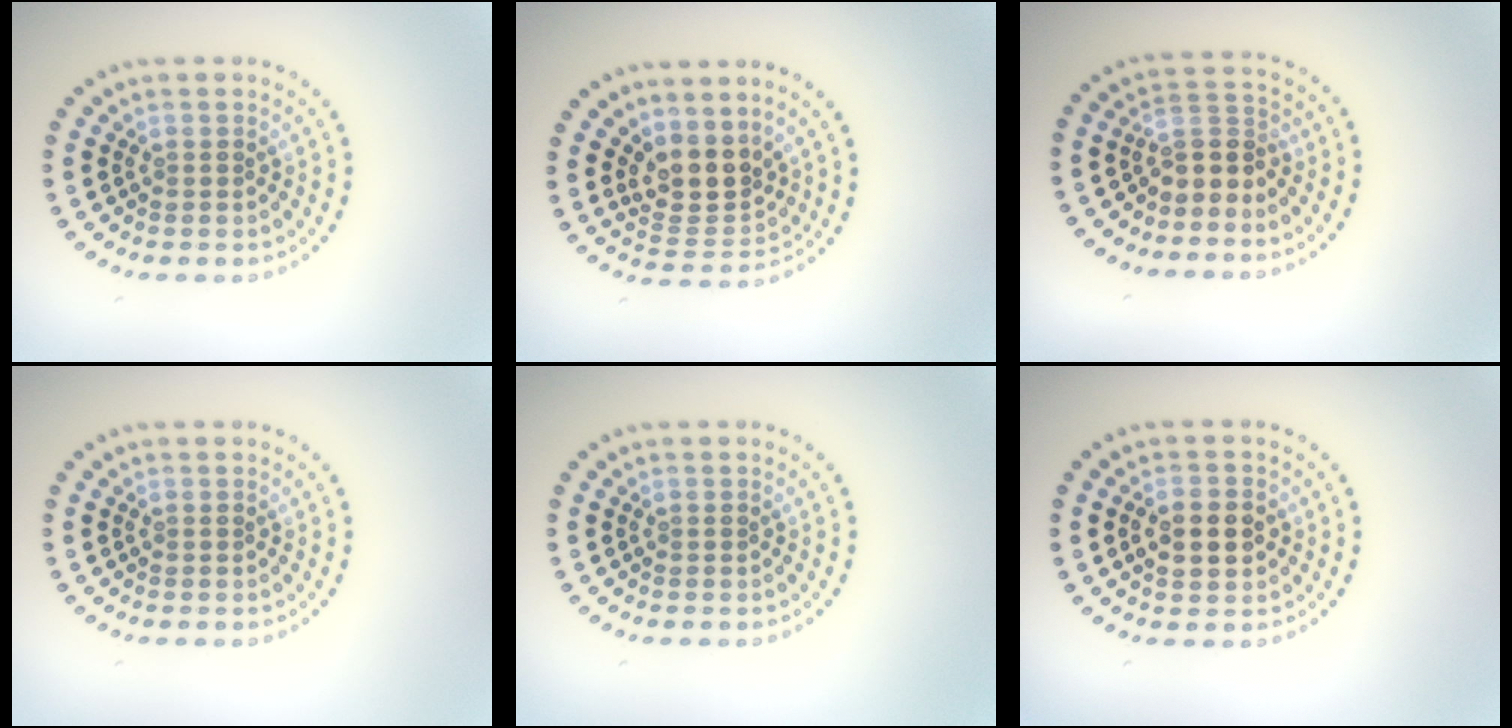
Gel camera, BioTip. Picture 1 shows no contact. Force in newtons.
{"total": 3.5, "press": 2.7, "slide": 2.2}
{"total": 2.4, "press": 2.0, "slide": 1.5}
{"total": 0.0}
{"total": 0.0}
{"total": 4.0, "press": 4.0, "slide": 0.1}